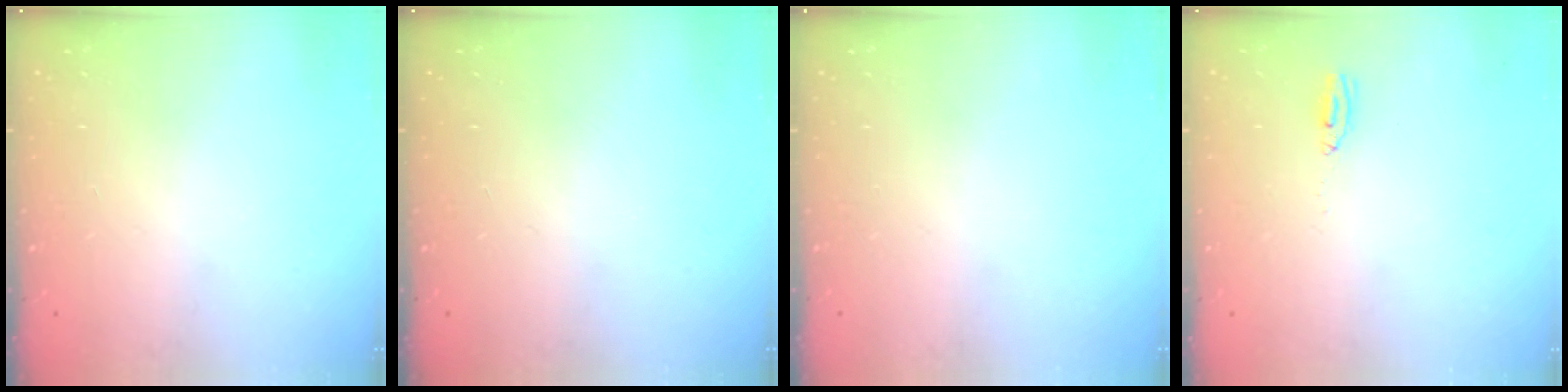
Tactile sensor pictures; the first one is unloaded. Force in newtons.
{"total": 0.0}
{"total": 0.0}
{"total": 3.4, "press": 3.0, "slide": 1.7}